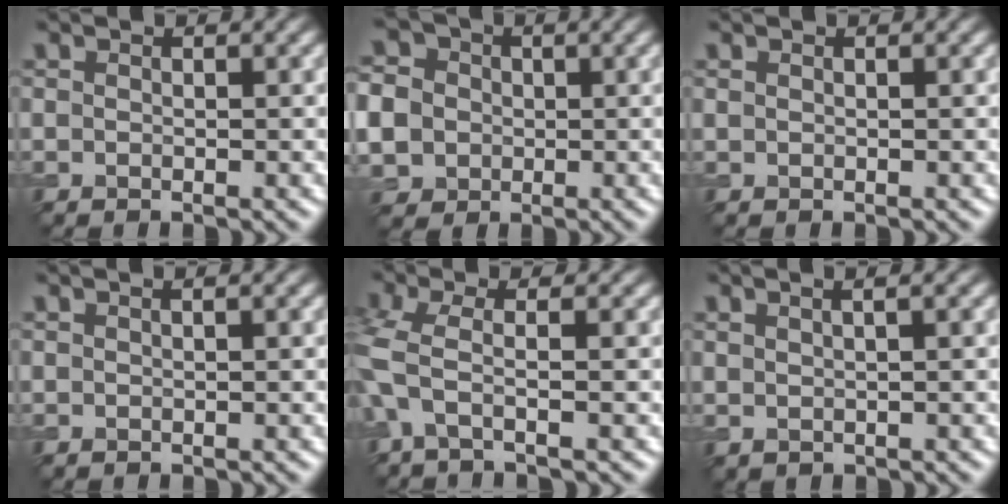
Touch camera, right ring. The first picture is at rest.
{"total": 8.0, "force": [-0.5, 7.3, 3.0], "torque": [-0.085, 0.011, -0.036]}
{"total": 0.0}
{"total": 1.2, "force": [0.8, 0.5, 0.7], "torque": [-0.002, -0.002, 0.003]}
{"total": 3.6, "force": [-0.7, 1.0, 3.3], "torque": [-0.087, -0.006, -0.024]}
{"total": 3.6, "force": [2.0, 1.6, 2.5], "torque": [-0.014, 0.016, 0.007]}